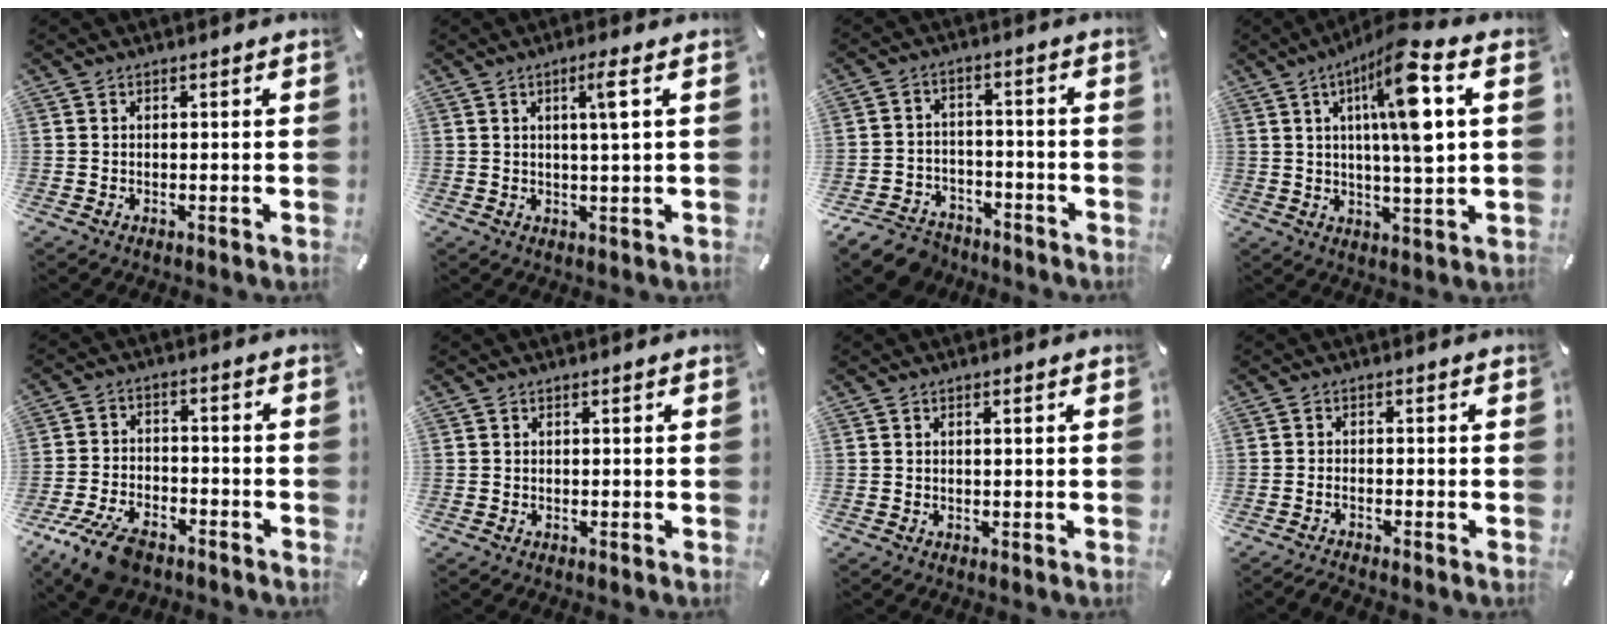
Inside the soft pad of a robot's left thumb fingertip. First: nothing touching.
{"total": 5.0, "force": [1.5, 0.0, 4.7], "torque": [-0.094, -0.003, 0.021]}
{"total": 7.8, "force": [-5.8, 4.6, 2.3], "torque": [-0.041, 0.032, -0.106]}
{"total": 14.8, "force": [4.5, 2.8, 13.8], "torque": [-0.235, -0.010, 0.065]}
{"total": 10.4, "force": [-7.0, 4.9, 5.8], "torque": [-0.115, 0.034, -0.130]}
{"total": 0.0}
{"total": 1.0, "force": [0.2, 0.1, 1.0], "torque": [-0.018, -0.001, 0.003]}
{"total": 1.8, "force": [-1.5, 0.3, 1.0], "torque": [-0.017, 0.005, -0.027]}